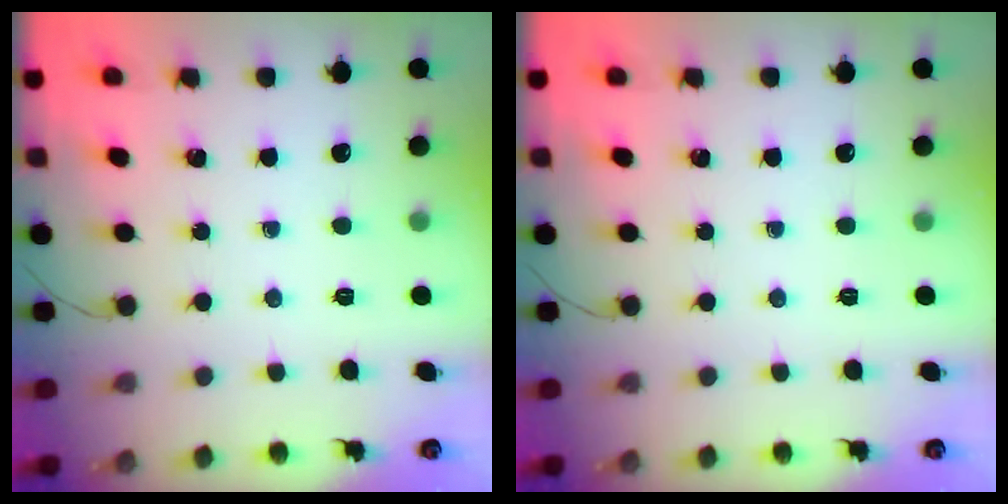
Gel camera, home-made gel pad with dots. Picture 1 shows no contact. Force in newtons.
{"total": 0.0}